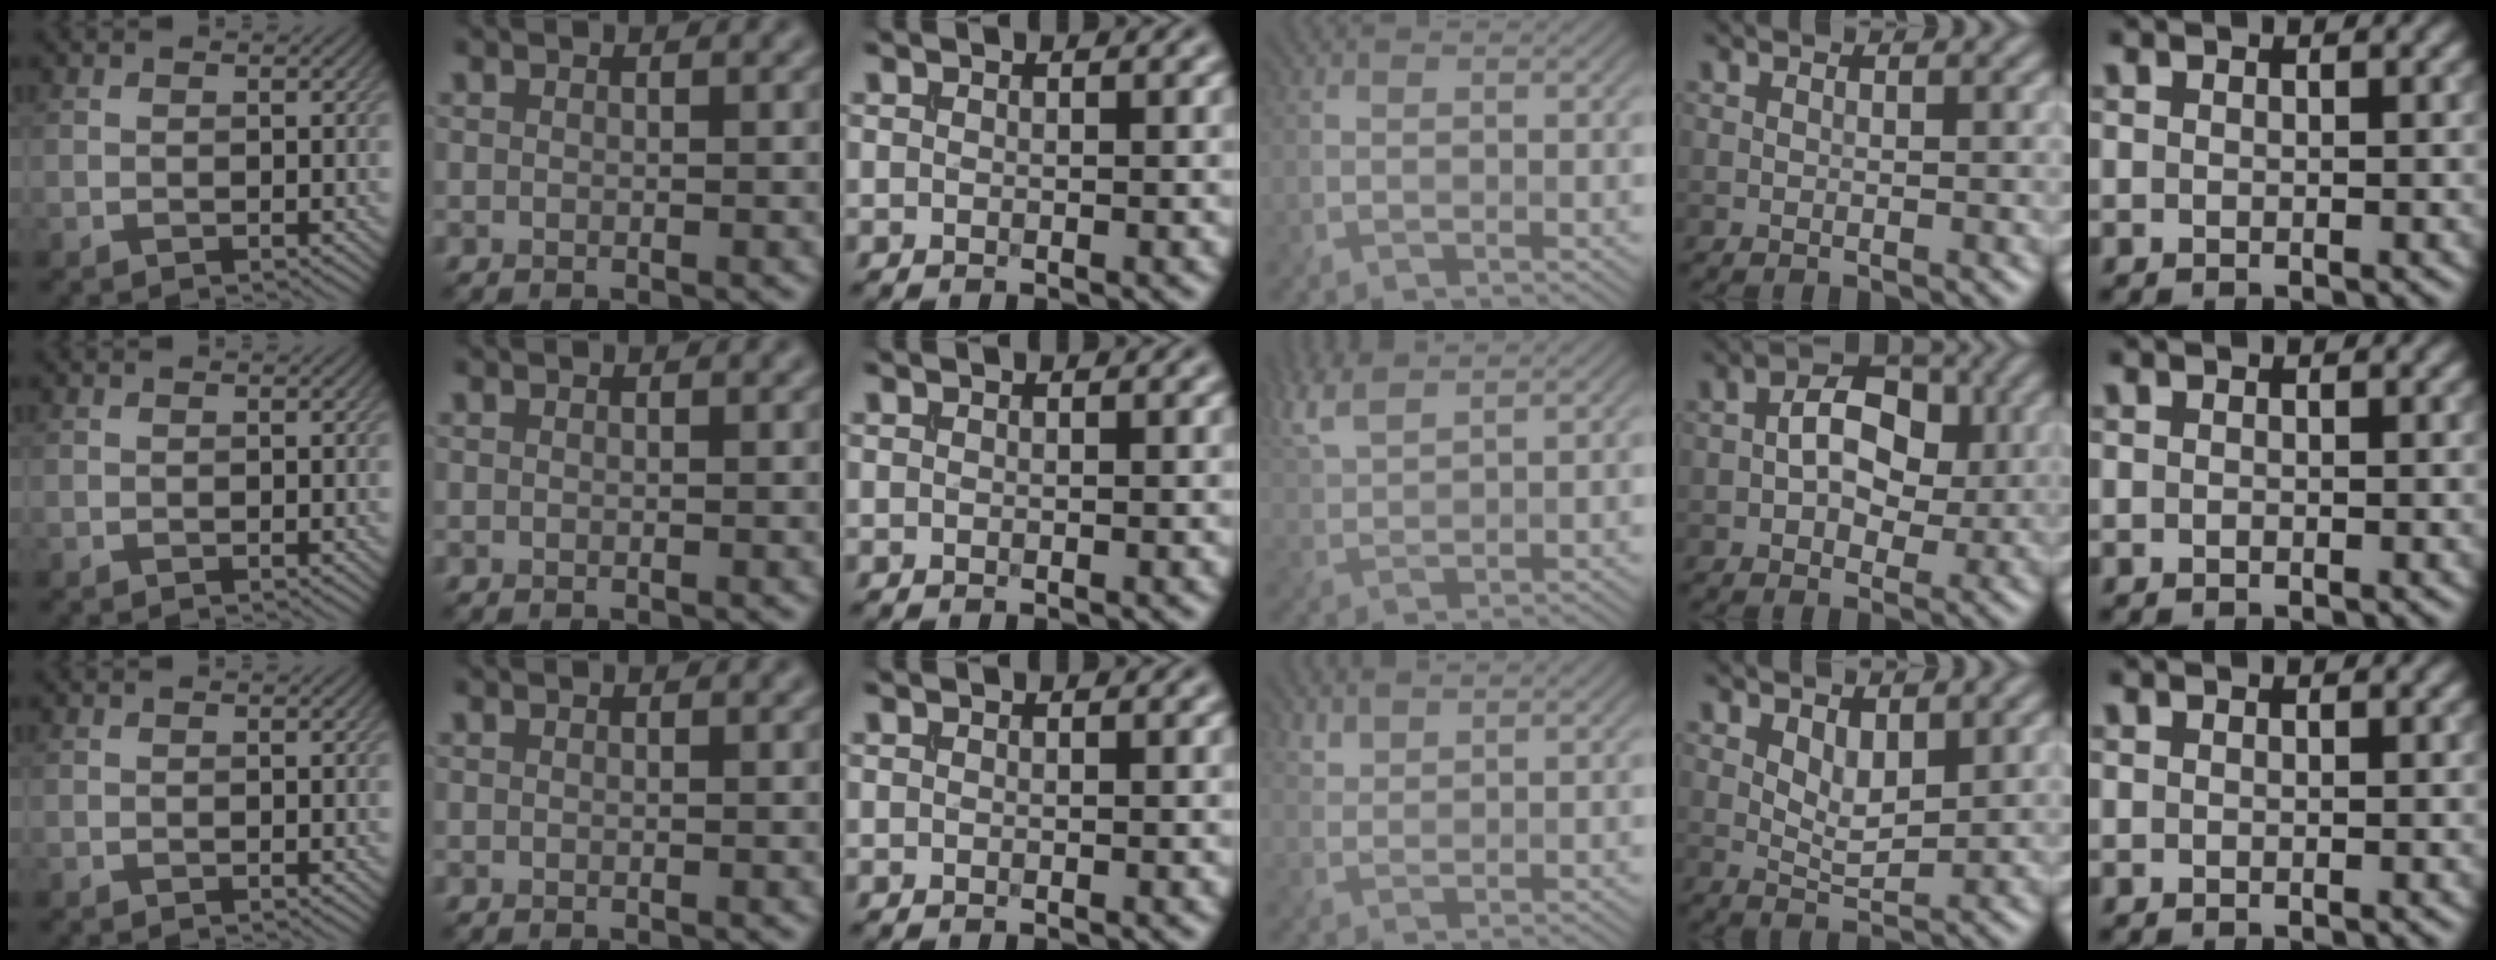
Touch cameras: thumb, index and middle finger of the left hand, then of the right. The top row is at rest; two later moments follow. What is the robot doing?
{"motion": "extract", "object": "file holder"}